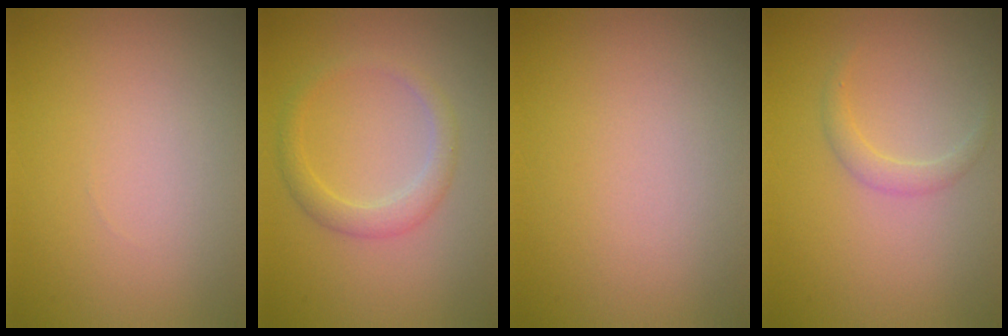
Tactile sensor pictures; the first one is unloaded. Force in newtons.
{"total": 2.1, "press": 2.1, "slide": 0.0}
{"total": 0.0}
{"total": 1.3, "press": 1.3, "slide": 0.2}